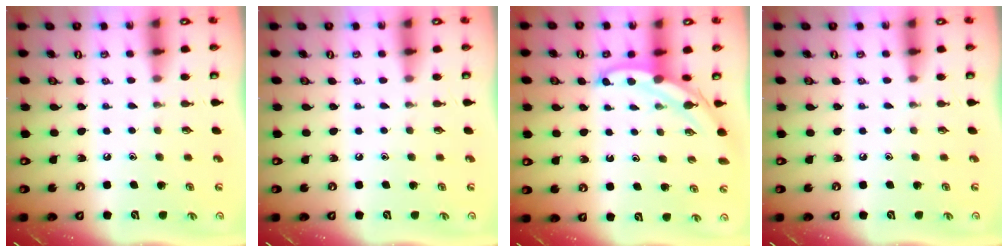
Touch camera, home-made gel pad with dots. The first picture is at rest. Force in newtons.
{"total": 0.0}
{"total": 5.5, "press": 5.5, "slide": 0.5}
{"total": 0.0}